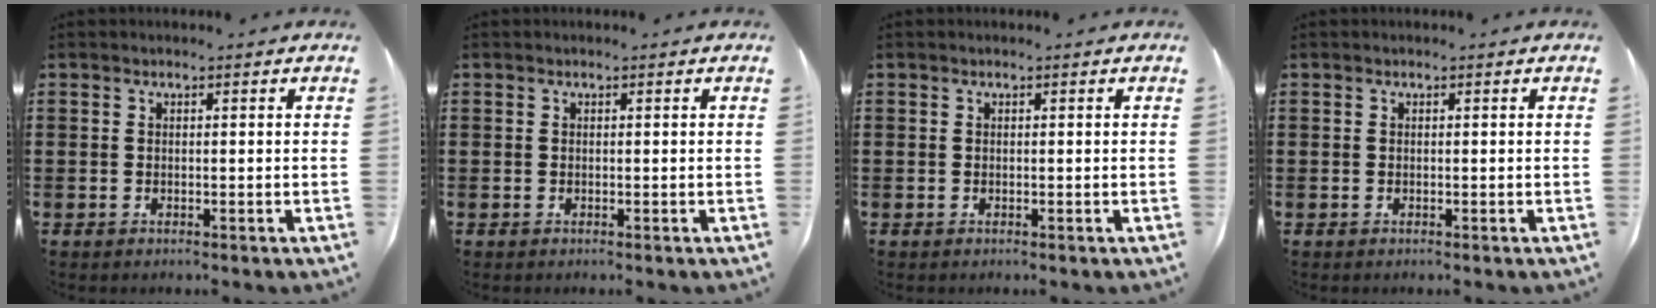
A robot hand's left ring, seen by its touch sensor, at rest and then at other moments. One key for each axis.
{"total": 0.0}
{"total": 0.0}
{"total": 0.0}